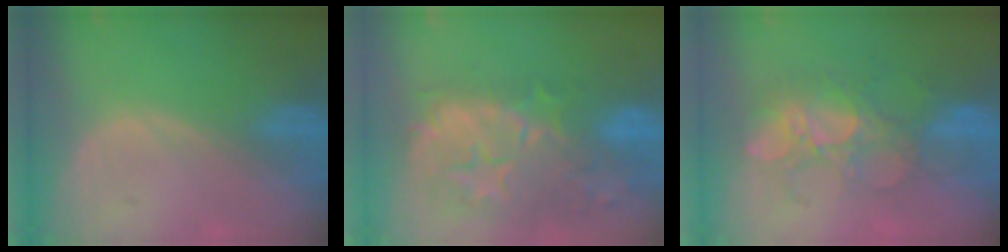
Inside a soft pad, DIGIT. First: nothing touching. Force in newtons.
{"total": 13.1, "press": 11.7, "slide": 6.0}
{"total": 7.7, "press": 7.6, "slide": 1.4}